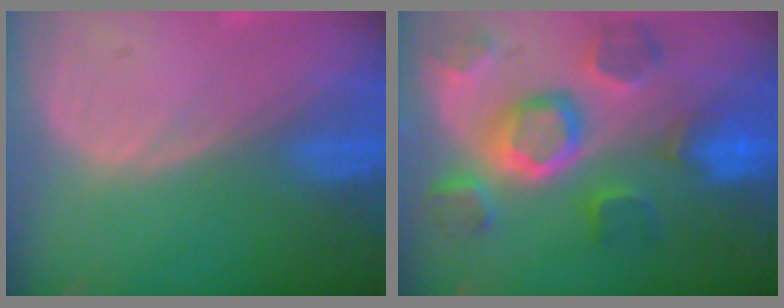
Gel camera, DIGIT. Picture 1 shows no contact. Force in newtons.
{"total": 10.9, "press": 9.7, "slide": 4.9}